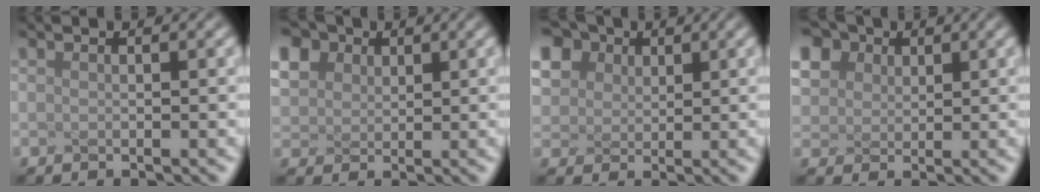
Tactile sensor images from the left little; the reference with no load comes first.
{"total": 4.6, "force": [2.6, 3.3, 1.7], "torque": [-0.105, 0.018, 0.078]}
{"total": 7.3, "force": [4.2, 5.3, 2.8], "torque": [-0.121, 0.026, 0.104]}
{"total": 5.9, "force": [3.4, 4.3, 2.2], "torque": [-0.115, 0.024, 0.095]}